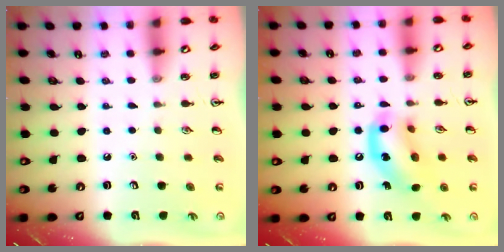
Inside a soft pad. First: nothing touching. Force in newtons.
{"total": 13.0, "press": 12.8, "slide": 2.5}